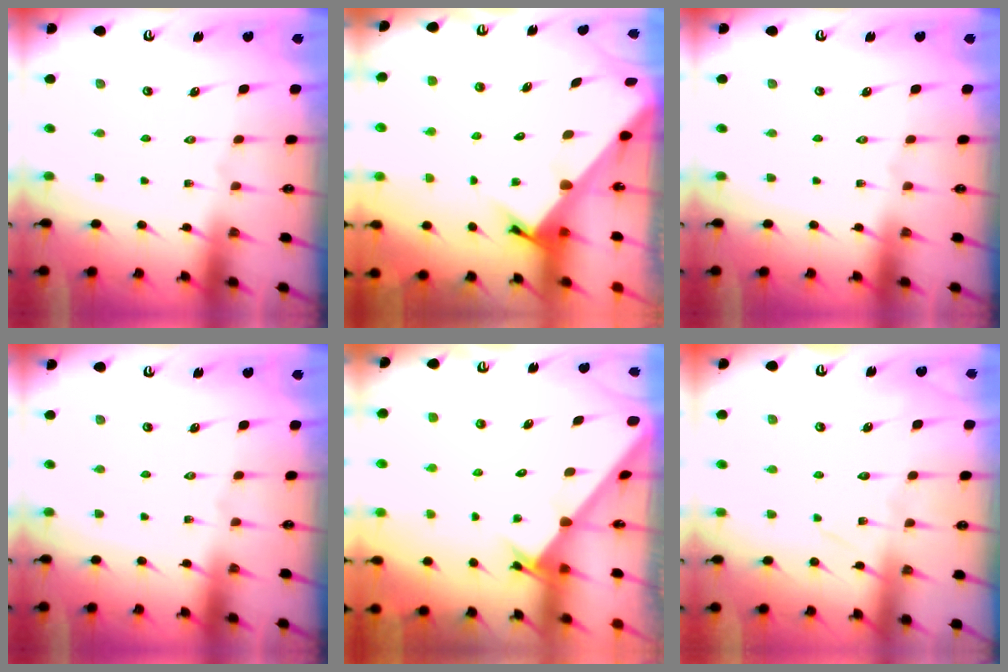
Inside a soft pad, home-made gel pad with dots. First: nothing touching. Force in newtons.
{"total": 3.9, "press": 3.9, "slide": 0.3}
{"total": 0.0}
{"total": 0.0}
{"total": 2.5, "press": 2.5, "slide": 0.2}
{"total": 5.3, "press": 5.3, "slide": 0.3}